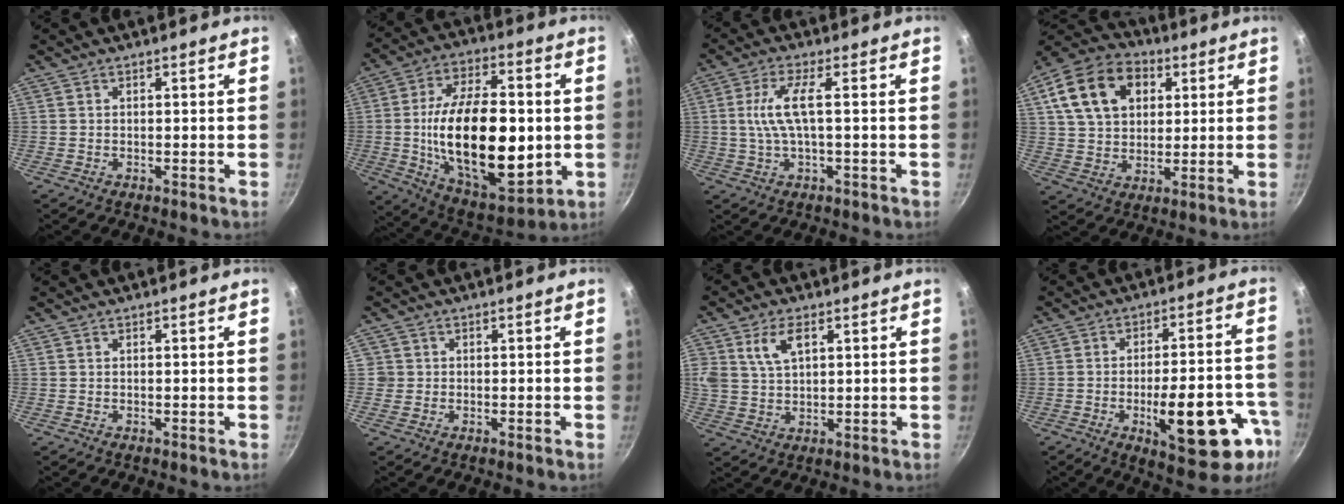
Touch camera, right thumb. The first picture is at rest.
{"total": 27.0, "force": [-1.3, 14.1, 23.0], "torque": [-0.372, -0.003, -0.012]}
{"total": 6.9, "force": [0.2, 1.6, 6.7], "torque": [-0.152, 0.011, 0.006]}
{"total": 17.3, "force": [5.8, 12.3, 10.7], "torque": [-0.172, 0.008, 0.092]}
{"total": 0.0}
{"total": 1.7, "force": [-0.1, 1.7, 0.3], "torque": [0.006, 0.007, -0.003]}
{"total": 7.4, "force": [3.1, 4.4, 5.2], "torque": [-0.090, 0.001, 0.061]}
{"total": 20.4, "force": [-7.9, 7.7, 17.1], "torque": [-0.189, 0.027, -0.100]}